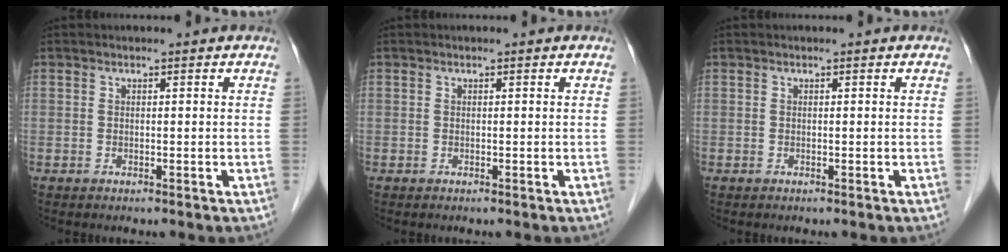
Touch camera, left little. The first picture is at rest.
{"total": 0.0}
{"total": 0.0}